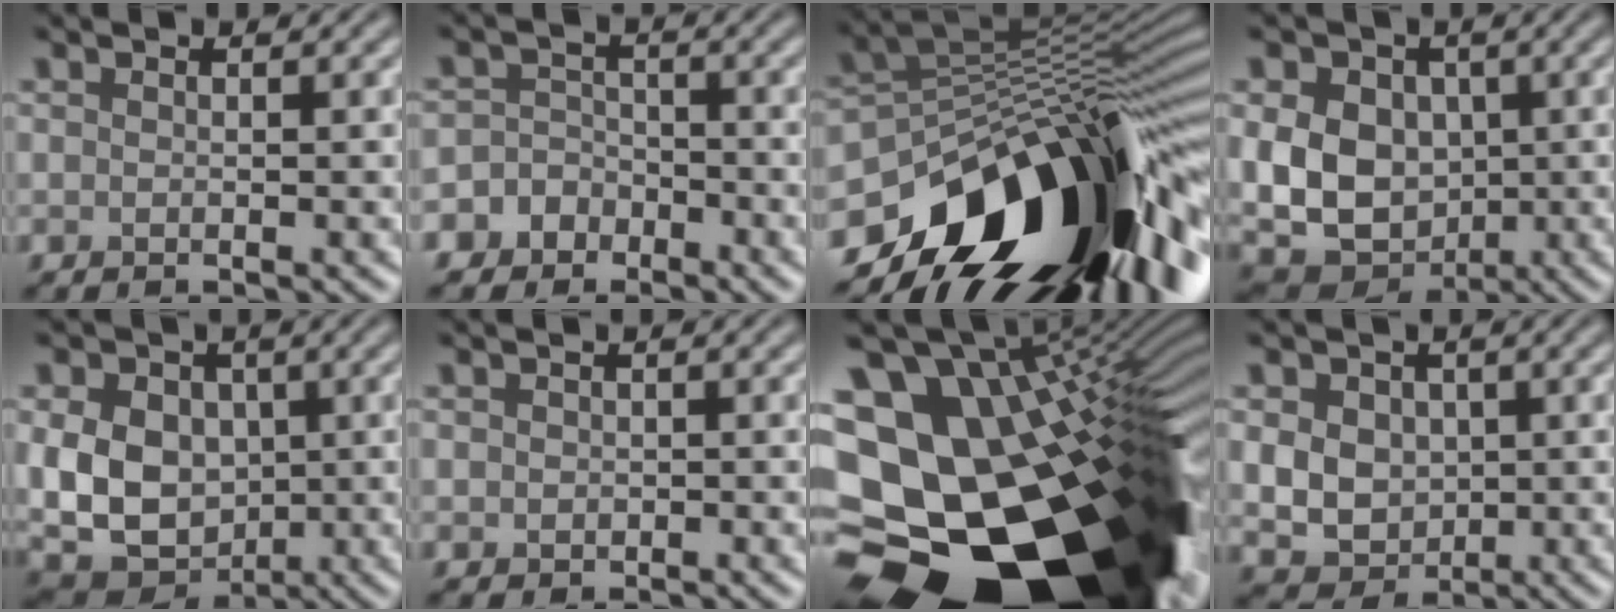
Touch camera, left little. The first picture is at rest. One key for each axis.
{"total": 4.8, "fx": -3.0, "fy": 3.7, "fz": 0.3, "tx": 0.026, "ty": -0.002, "tz": -0.070}
{"total": 16.3, "fx": -8.1, "fy": 8.1, "fz": 11.5, "tx": -0.182, "ty": 0.002, "tz": -0.144}
{"total": 11.0, "fx": 0.0, "fy": 8.5, "fz": 6.9, "tx": -0.109, "ty": -0.003, "tz": -0.008}
{"total": 9.8, "fx": 0.1, "fy": 7.5, "fz": 6.4, "tx": -0.128, "ty": -0.009, "tz": 0.000}
{"total": 0.8, "fx": 0.0, "fy": 0.8, "fz": 0.2, "tx": 0.001, "ty": -0.003, "tz": -0.001}
{"total": 22.5, "fx": -7.1, "fy": 15.2, "fz": 15.1, "tx": -0.215, "ty": -0.028, "tz": -0.107}
{"total": 6.2, "fx": 0.7, "fy": 5.3, "fz": 3.2, "tx": -0.050, "ty": 0.016, "tz": 0.003}